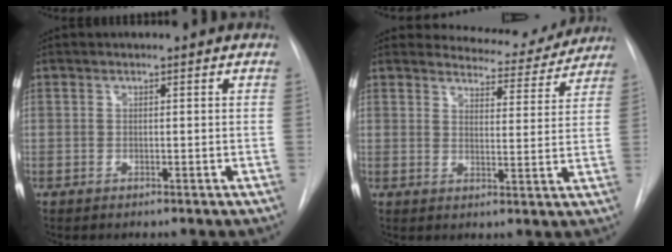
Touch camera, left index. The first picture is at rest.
{"total": 9.2, "force": [9.0, 2.3, 0.3], "torque": [0.009, -0.018, 0.100]}